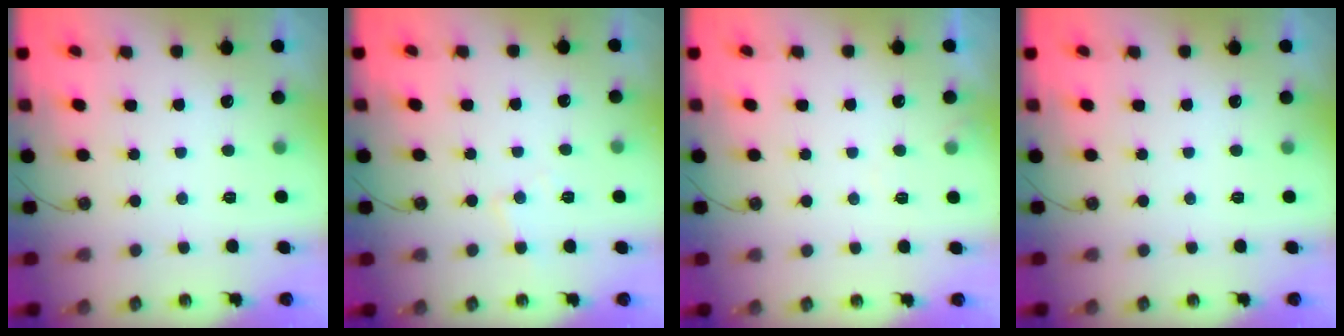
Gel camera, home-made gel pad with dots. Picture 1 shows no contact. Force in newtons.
{"total": 4.4, "press": 4.4, "slide": 0.6}
{"total": 3.7, "press": 3.7, "slide": 0.6}
{"total": 0.0}